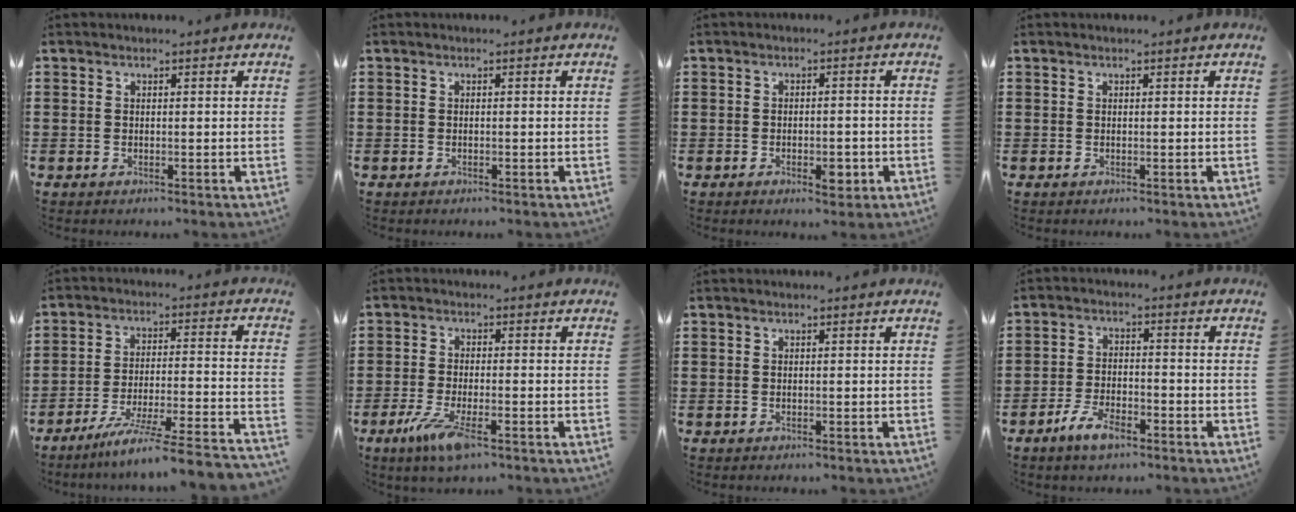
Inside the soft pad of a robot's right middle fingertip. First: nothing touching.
{"total": 0.0}
{"total": 3.0, "force": [-1.6, 1.3, 2.2], "torque": [-0.028, -0.002, -0.029]}
{"total": 0.0}
{"total": 8.3, "force": [-7.1, -0.9, 4.3], "torque": [-0.074, -0.015, -0.140]}
{"total": 5.7, "force": [-2.8, 1.2, 4.8], "torque": [-0.101, -0.013, -0.052]}
{"total": 0.0}
{"total": 5.4, "force": [-3.7, 1.8, 3.5], "torque": [-0.075, 0.004, -0.072]}